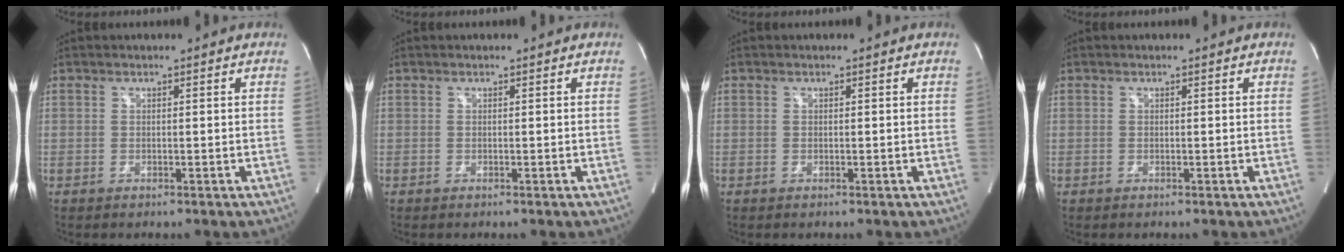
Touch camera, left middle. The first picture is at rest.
{"total": 0.0}
{"total": 0.0}
{"total": 0.0}